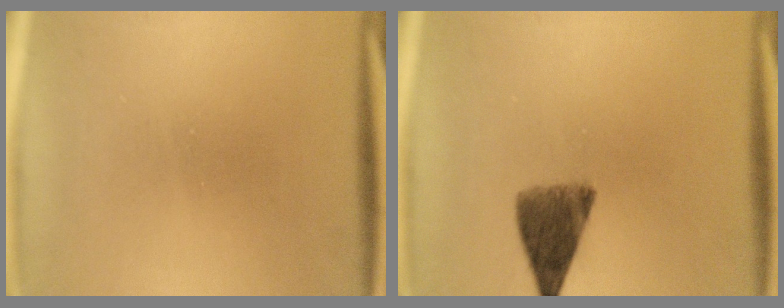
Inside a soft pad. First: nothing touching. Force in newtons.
{"total": 8.3}